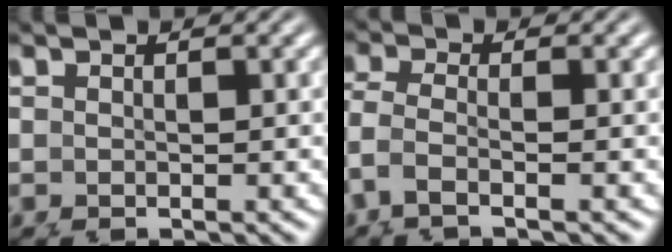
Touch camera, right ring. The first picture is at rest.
{"total": 2.5, "force": [-0.4, 1.5, 1.9], "torque": [-0.063, -0.017, 0.004]}